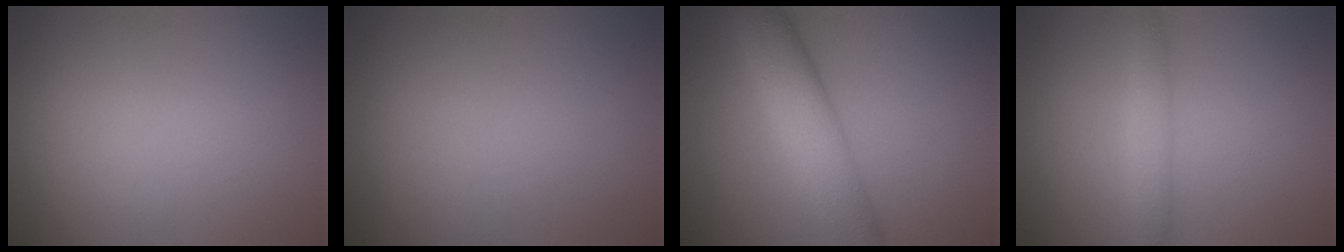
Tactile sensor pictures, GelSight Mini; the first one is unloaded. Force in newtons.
{"total": 0.0}
{"total": 6.8, "press": 6.8, "slide": 0.3}
{"total": 1.9, "press": 1.9, "slide": 0.1}